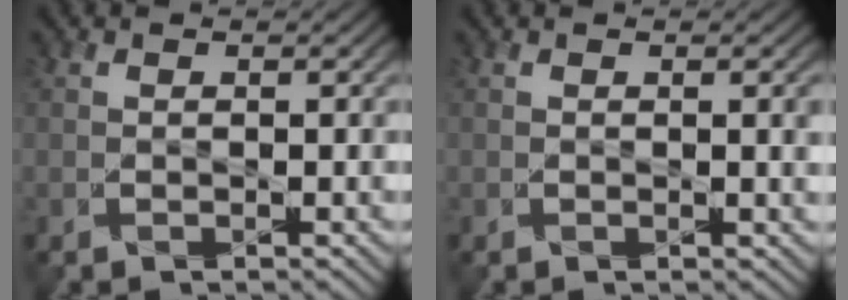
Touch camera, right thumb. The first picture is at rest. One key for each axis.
{"total": 1.6, "fx": 0.4, "fy": 0.2, "fz": 1.5, "tx": -0.023, "ty": 0.000, "tz": 0.007}